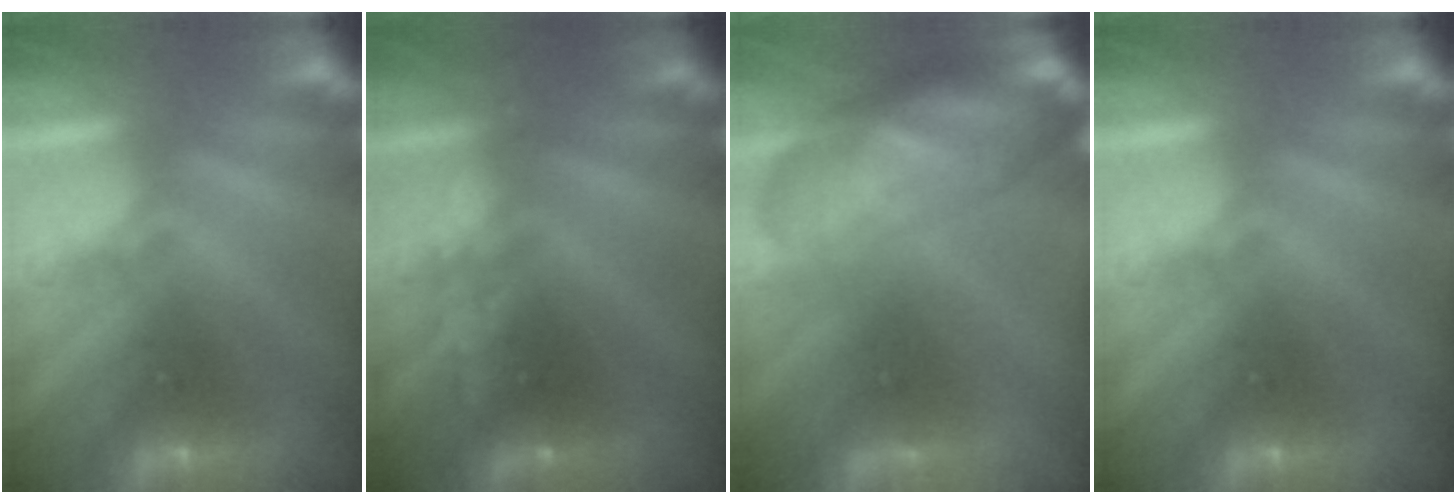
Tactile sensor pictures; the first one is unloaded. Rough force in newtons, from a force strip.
{"total": 2.5}
{"total": 7.6}
{"total": 0.0}